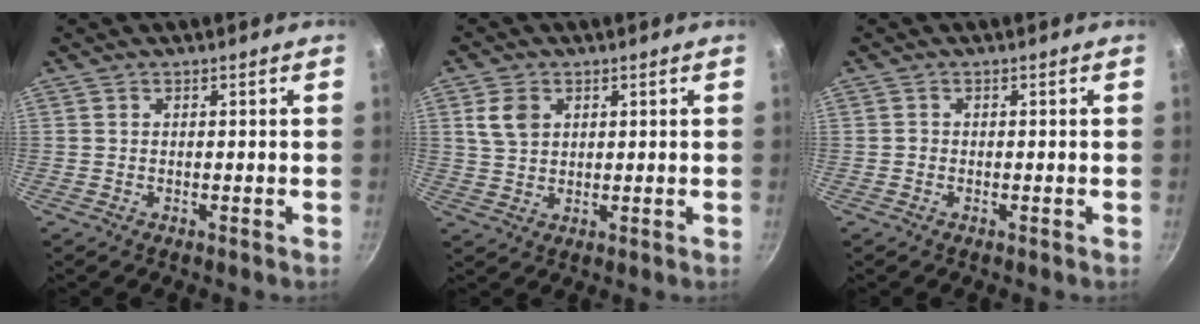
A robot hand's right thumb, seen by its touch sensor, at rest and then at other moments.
{"total": 5.3, "force": [1.8, 3.8, 3.1], "torque": [-0.046, -0.002, 0.037]}
{"total": 0.6, "force": [-0.2, 0.5, 0.1], "torque": [0.000, 0.002, -0.007]}